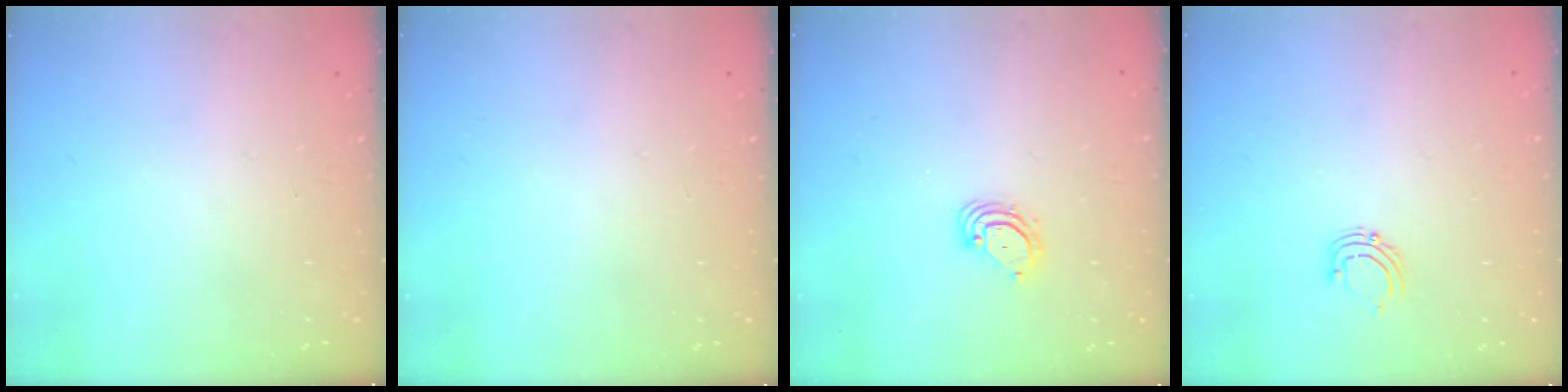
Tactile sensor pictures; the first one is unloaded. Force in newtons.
{"total": 0.0}
{"total": 4.3, "press": 4.3, "slide": 0.4}
{"total": 4.1, "press": 4.0, "slide": 0.4}